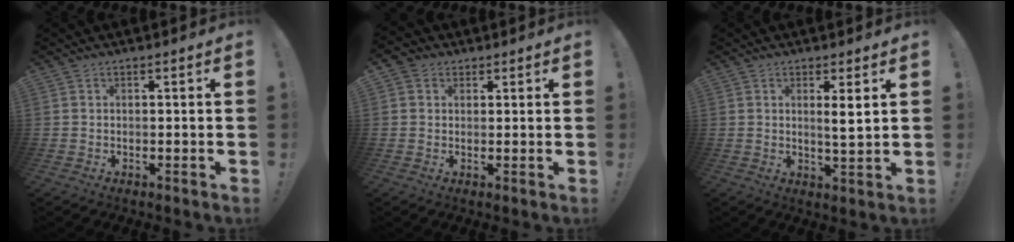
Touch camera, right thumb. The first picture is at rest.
{"total": 3.1, "force": [1.3, 2.7, 1.0], "torque": [-0.017, 0.000, 0.025]}
{"total": 4.1, "force": [1.9, 0.1, 3.6], "torque": [-0.051, -0.017, 0.025]}